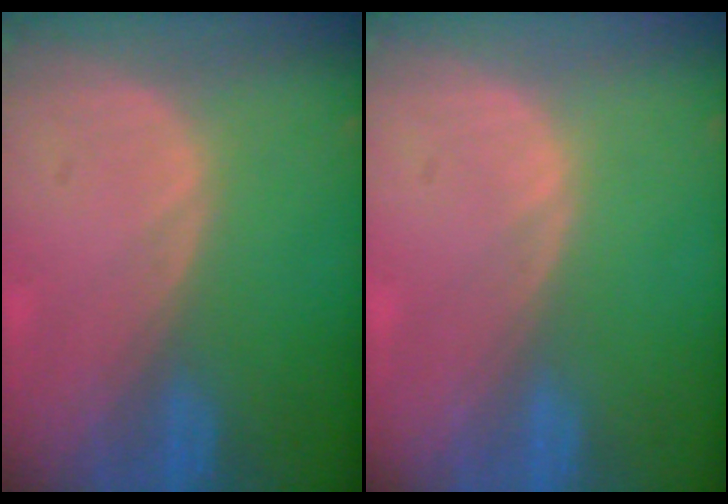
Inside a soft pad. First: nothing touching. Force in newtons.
{"total": 0.0}